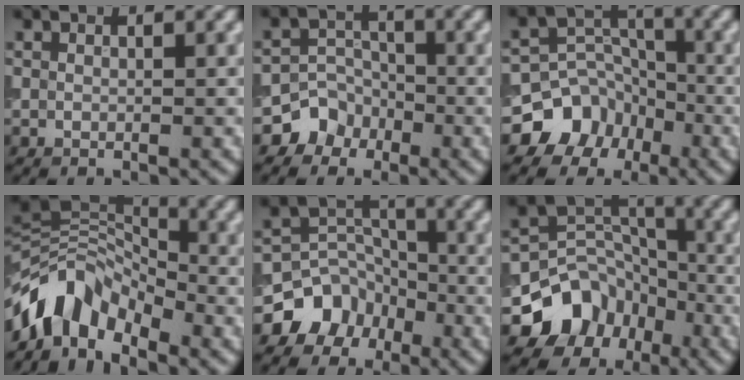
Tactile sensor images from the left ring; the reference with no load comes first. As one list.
[{"total": 3.3, "force": [-2.0, 2.6, 0.3], "torque": [0.014, 0.013, -0.037]}, {"total": 7.6, "force": [-4.5, 6.0, 1.3], "torque": [-0.001, 0.007, -0.093]}, {"total": 6.4, "force": [-3.9, 3.8, 3.4], "torque": [-0.047, 0.006, -0.084]}, {"total": 6.5, "force": [-4.0, 4.9, 1.3], "torque": [-0.005, 0.010, -0.078]}, {"total": 7.6, "force": [-4.0, 6.1, 2.3], "torque": [-0.026, 0.009, -0.074]}]